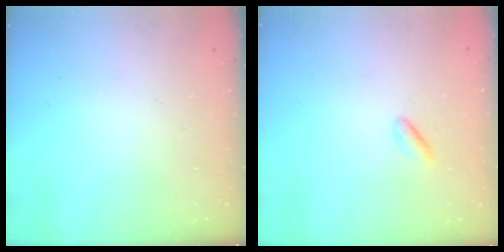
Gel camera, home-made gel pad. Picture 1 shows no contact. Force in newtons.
{"total": 1.0, "press": 0.7, "slide": 0.6}